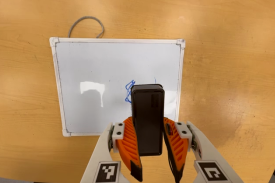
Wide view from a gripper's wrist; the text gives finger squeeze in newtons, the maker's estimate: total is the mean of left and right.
{"total": 8.3, "left": 7.3, "right": 9.4}